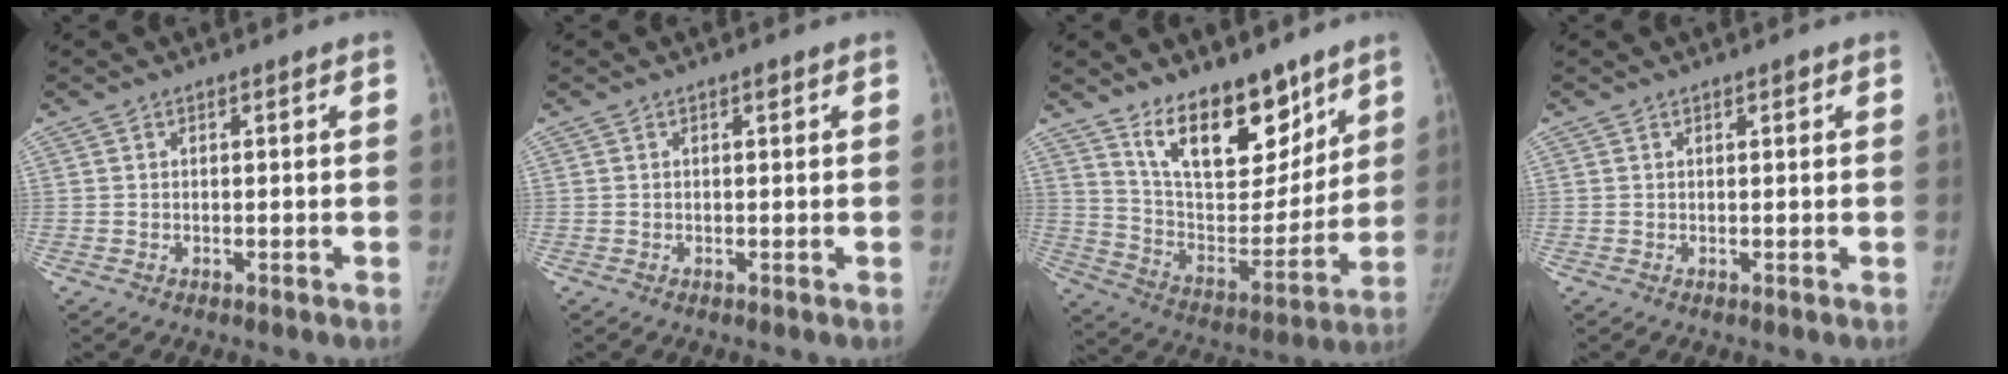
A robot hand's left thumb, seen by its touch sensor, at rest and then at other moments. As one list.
[{"total": 0.7, "force": [0.4, 0.2, 0.5], "torque": [-0.006, 0.000, 0.004]}, {"total": 18.9, "force": [12.7, 8.7, 10.9], "torque": [-0.115, -0.089, 0.224]}, {"total": 0.9, "force": [0.5, 0.3, 0.6], "torque": [-0.005, -0.001, 0.007]}]